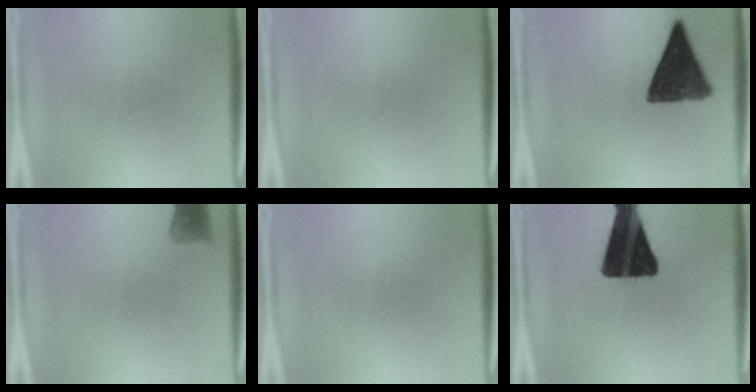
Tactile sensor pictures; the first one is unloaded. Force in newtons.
{"total": 0.0}
{"total": 12.5}
{"total": 2.0}
{"total": 0.0}
{"total": 19.3}